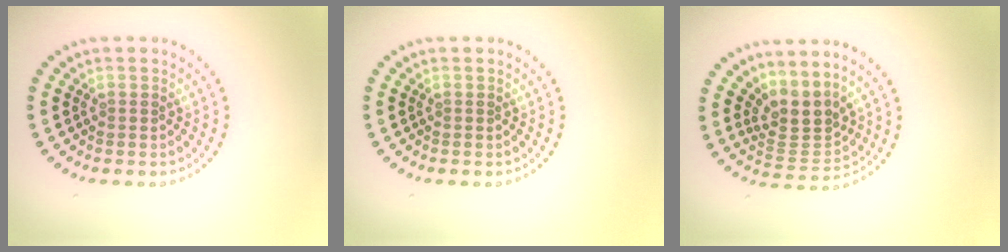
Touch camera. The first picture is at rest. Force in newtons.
{"total": 0.0}
{"total": 3.3, "press": 2.4, "slide": 2.2}